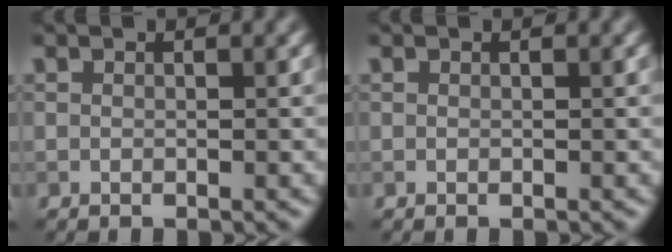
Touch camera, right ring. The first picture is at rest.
{"total": 0.0}